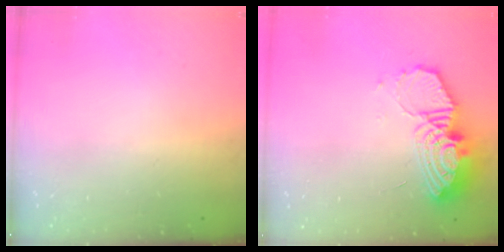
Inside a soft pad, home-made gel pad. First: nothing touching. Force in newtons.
{"total": 14.6, "press": 14.5, "slide": 1.5}